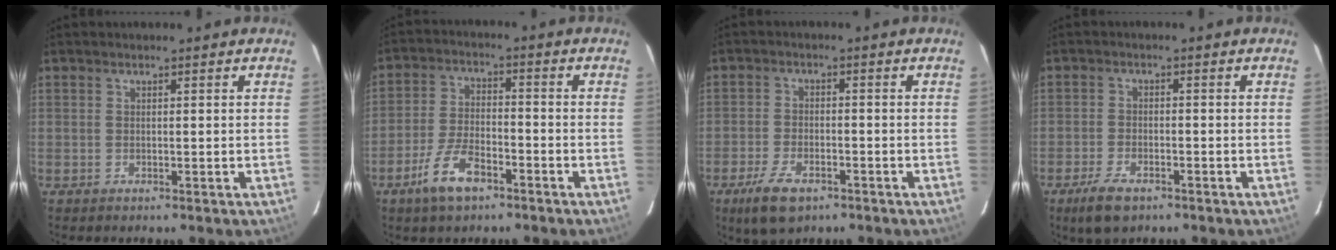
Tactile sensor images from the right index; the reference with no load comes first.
{"total": 8.7, "force": [-5.5, 3.4, 5.9], "torque": [-0.128, -0.001, -0.101]}
{"total": 8.0, "force": [-5.0, 3.6, 5.2], "torque": [-0.127, -0.014, -0.088]}
{"total": 6.2, "force": [-4.1, 2.6, 3.8], "torque": [-0.098, -0.009, -0.074]}